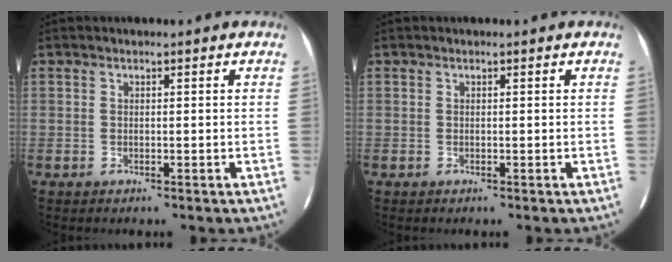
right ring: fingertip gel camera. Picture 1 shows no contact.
{"total": 0.0}